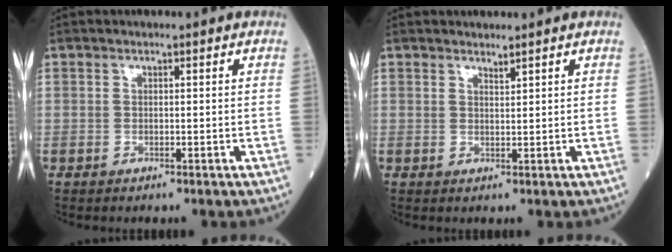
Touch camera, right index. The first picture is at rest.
{"total": 0.9, "force": [0.8, -0.2, 0.2], "torque": [-0.007, -0.009, 0.016]}